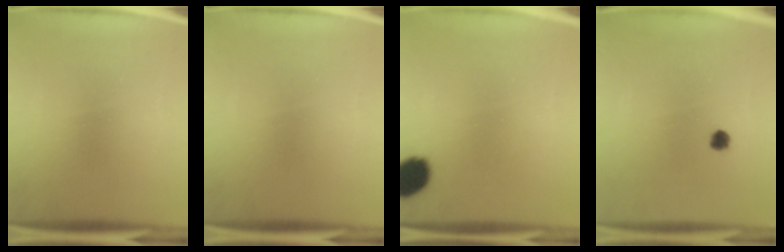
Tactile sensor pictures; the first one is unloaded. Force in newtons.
{"total": 0.0}
{"total": 8.8}
{"total": 1.7}